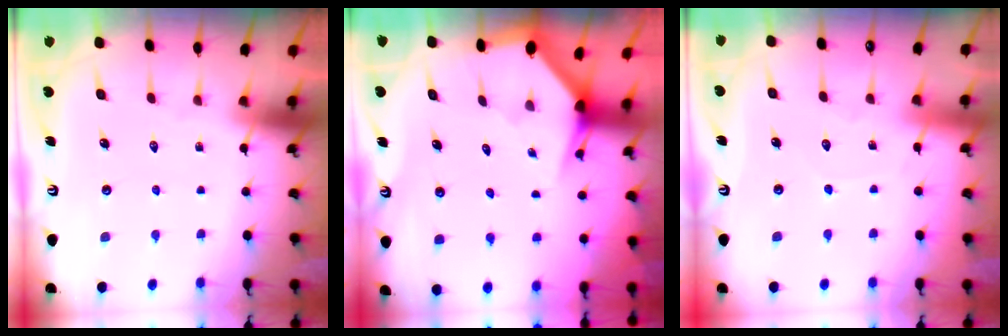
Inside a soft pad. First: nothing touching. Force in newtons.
{"total": 2.8, "press": 2.8, "slide": 0.2}
{"total": 3.0, "press": 3.0, "slide": 0.4}